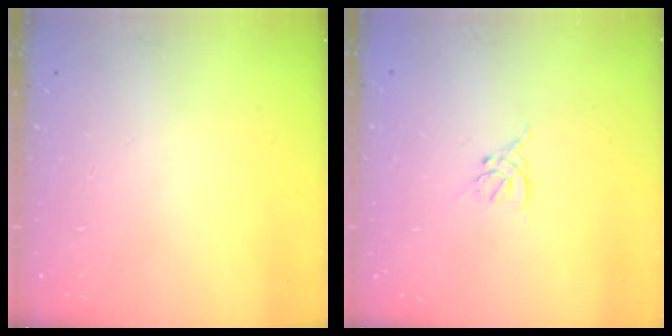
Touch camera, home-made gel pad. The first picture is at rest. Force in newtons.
{"total": 1.6, "press": 1.5, "slide": 0.6}